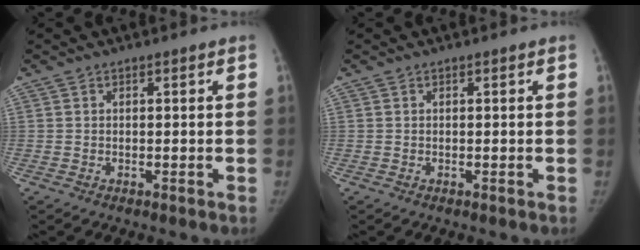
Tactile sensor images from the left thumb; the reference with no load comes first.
{"total": 0.0}